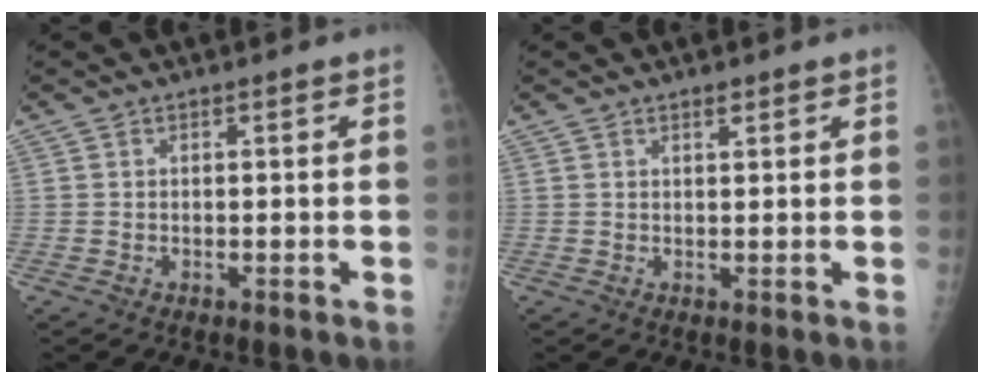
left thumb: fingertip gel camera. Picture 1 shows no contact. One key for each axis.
{"total": 1.4, "fx": 1.0, "fy": 0.5, "fz": 0.8, "tx": -0.005, "ty": -0.006, "tz": 0.015}